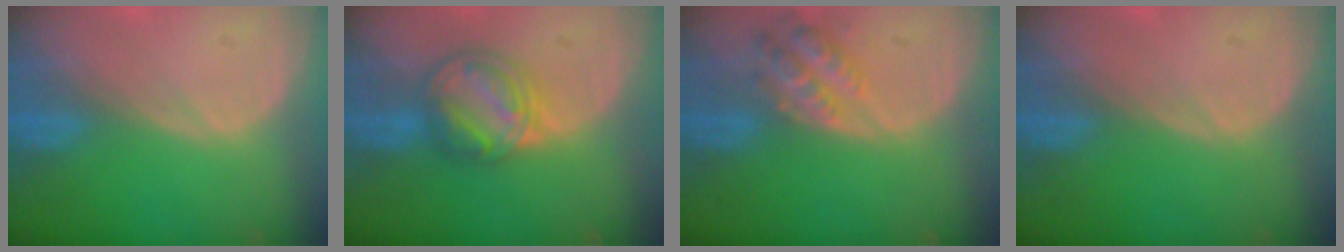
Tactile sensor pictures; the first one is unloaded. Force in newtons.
{"total": 7.5, "press": 6.6, "slide": 3.6}
{"total": 6.0, "press": 5.5, "slide": 2.4}
{"total": 0.0}